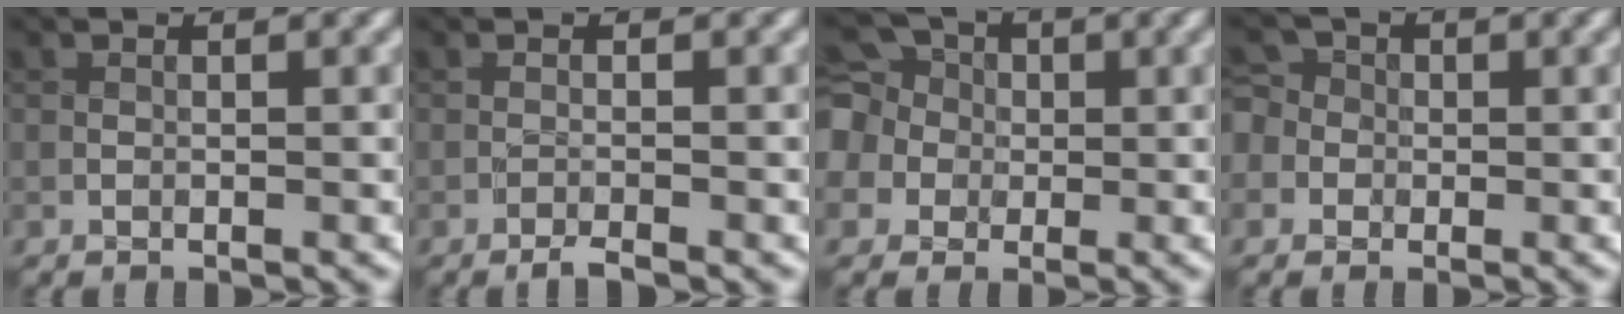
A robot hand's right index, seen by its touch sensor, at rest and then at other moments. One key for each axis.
{"total": 1.3, "fx": -1.1, "fy": 0.0, "fz": 0.7, "tx": -0.012, "ty": 0.002, "tz": -0.022}
{"total": 9.1, "fx": 0.9, "fy": 8.1, "fz": 4.0, "tx": -0.108, "ty": 0.031, "tz": -0.028}
{"total": 5.4, "fx": -1.0, "fy": 4.9, "fz": 1.9, "tx": -0.031, "ty": 0.017, "tz": -0.055}